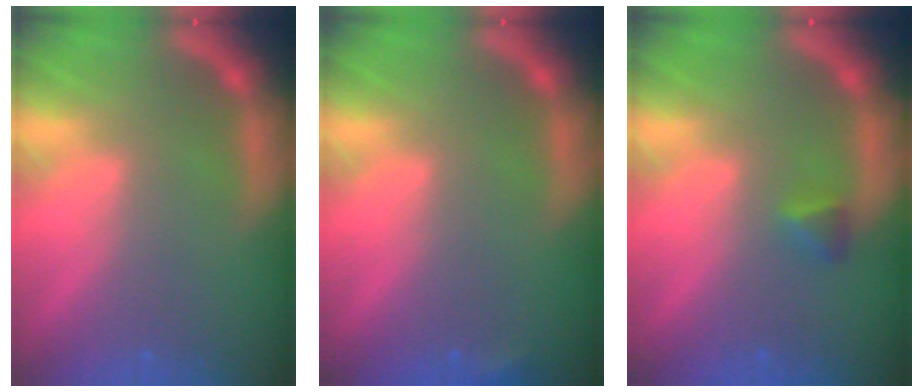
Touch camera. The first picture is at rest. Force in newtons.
{"total": 0.9}
{"total": 1.4}